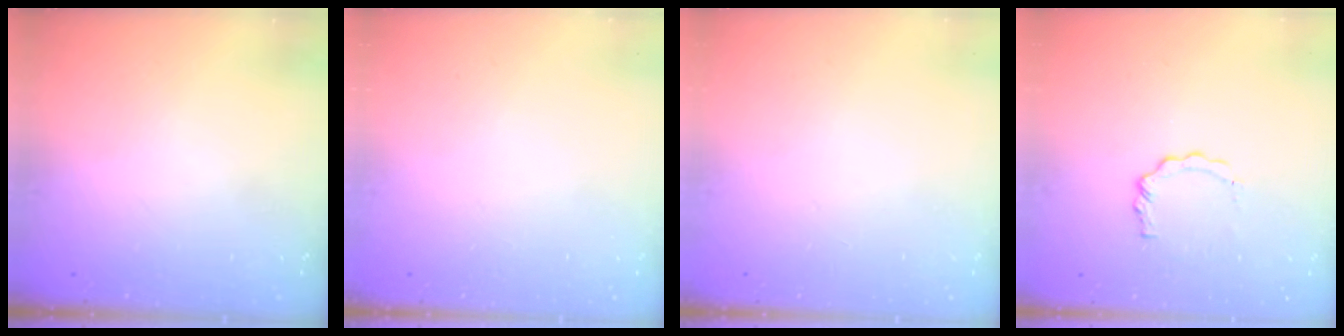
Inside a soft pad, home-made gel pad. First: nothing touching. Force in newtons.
{"total": 0.0}
{"total": 0.0}
{"total": 4.8, "press": 4.7, "slide": 0.4}